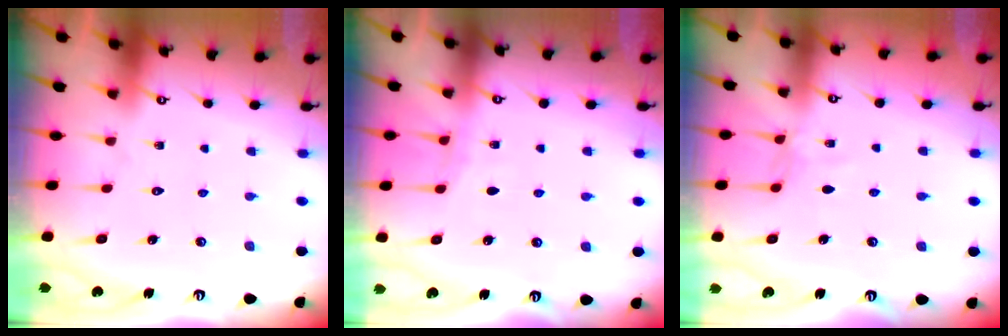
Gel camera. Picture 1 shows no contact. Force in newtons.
{"total": 3.7, "press": 3.7, "slide": 0.6}
{"total": 4.7, "press": 4.7, "slide": 0.4}